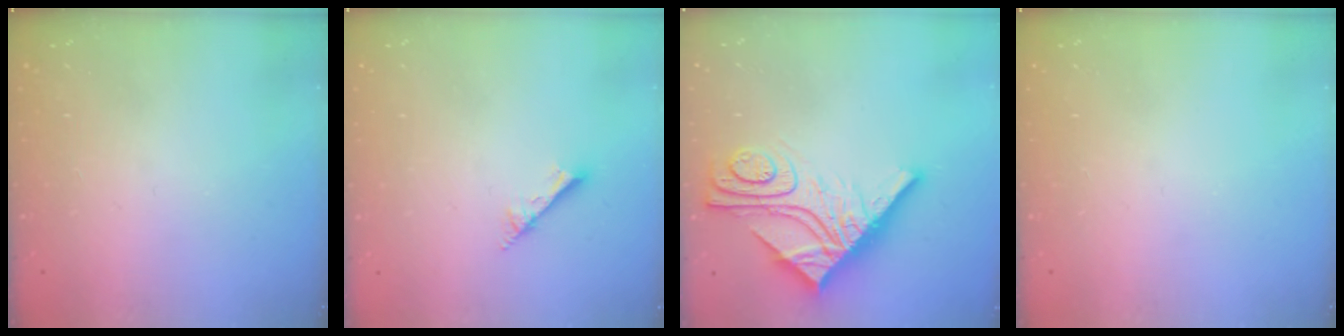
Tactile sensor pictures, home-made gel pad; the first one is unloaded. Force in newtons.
{"total": 1.7, "press": 1.6, "slide": 0.1}
{"total": 16.8, "press": 16.8, "slide": 1.5}
{"total": 0.0}